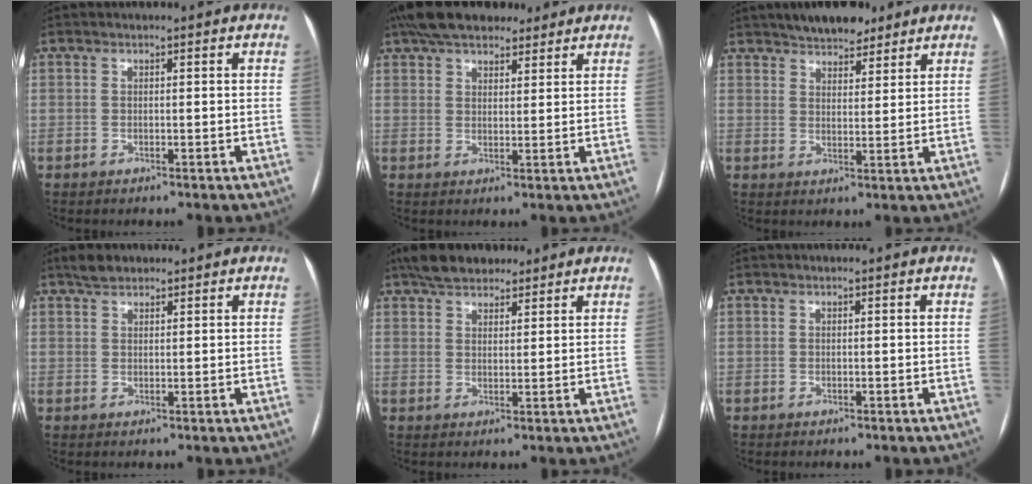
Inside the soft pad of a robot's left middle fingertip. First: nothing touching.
{"total": 12.1, "force": [9.6, 4.9, 5.5], "torque": [-0.084, 0.041, 0.151]}
{"total": 7.8, "force": [6.3, 3.0, 3.5], "torque": [-0.047, 0.012, 0.101]}
{"total": 2.7, "force": [2.1, 1.3, 1.0], "torque": [-0.021, 0.011, 0.035]}
{"total": 7.4, "force": [5.8, 3.4, 3.0], "torque": [-0.049, 0.022, 0.100]}
{"total": 0.0}